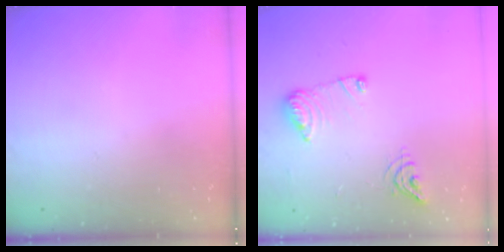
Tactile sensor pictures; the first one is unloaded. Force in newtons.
{"total": 10.7, "press": 10.6, "slide": 1.1}